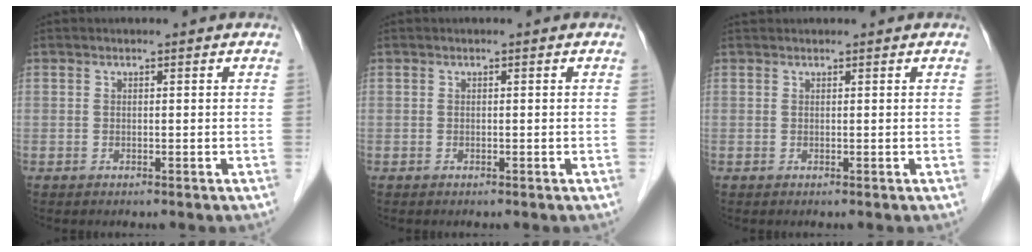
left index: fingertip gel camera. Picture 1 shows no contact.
{"total": 0.0}
{"total": 1.0, "force": [1.0, 0.2, 0.1], "torque": [-0.008, 0.020, 0.022]}